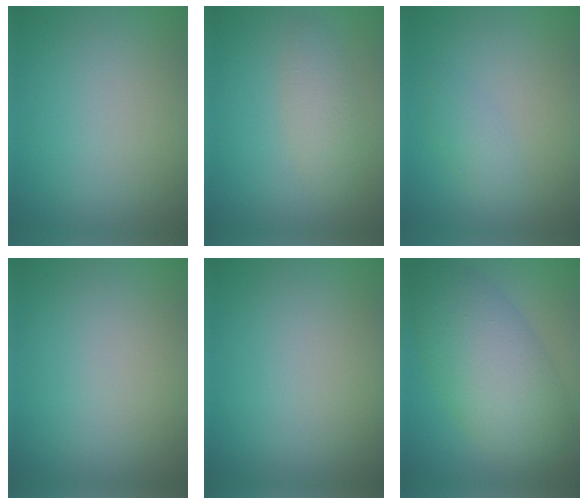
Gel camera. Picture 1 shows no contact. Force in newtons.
{"total": 2.2, "press": 2.2, "slide": 0.1}
{"total": 1.4, "press": 1.4, "slide": 0.0}
{"total": 0.0}
{"total": 0.0}
{"total": 8.8, "press": 8.8, "slide": 0.1}